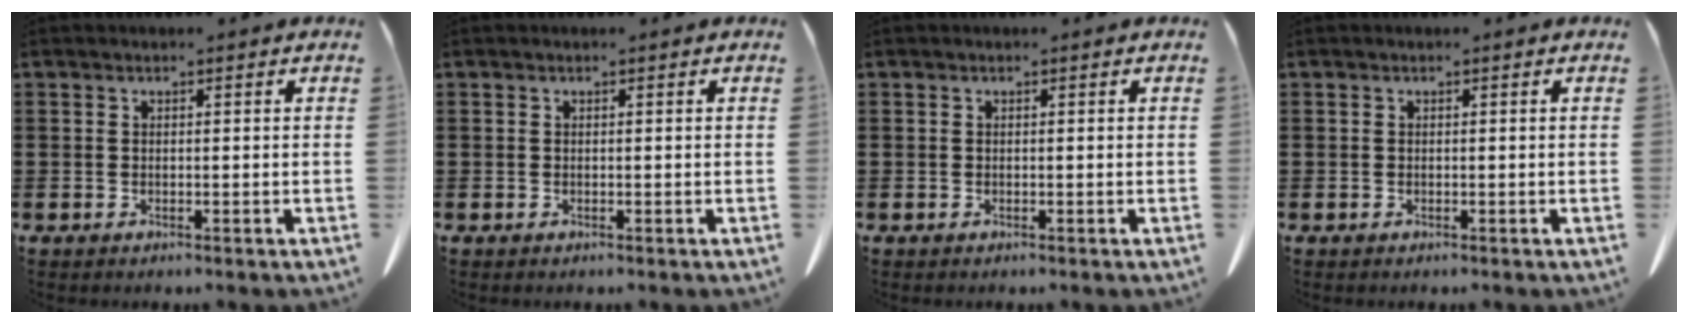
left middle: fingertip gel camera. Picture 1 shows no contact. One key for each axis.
{"total": 0.0}
{"total": 0.0}
{"total": 0.0}